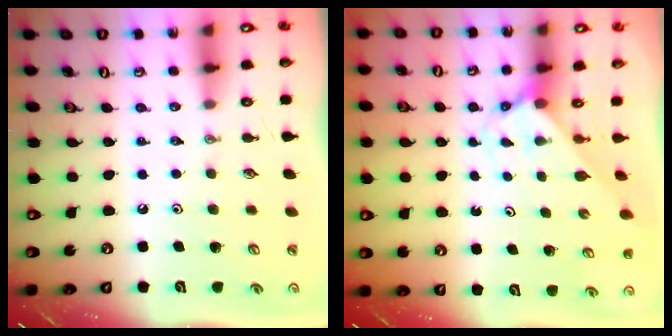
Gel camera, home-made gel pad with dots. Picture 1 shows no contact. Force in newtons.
{"total": 2.7, "press": 2.7, "slide": 0.2}